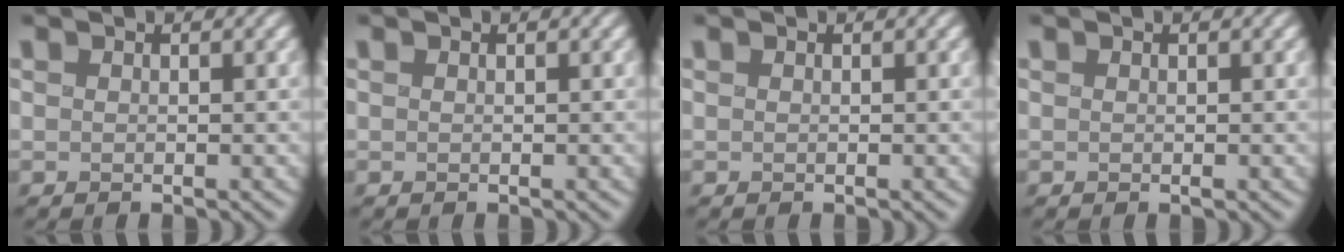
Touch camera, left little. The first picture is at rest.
{"total": 0.0}
{"total": 0.0}
{"total": 0.0}